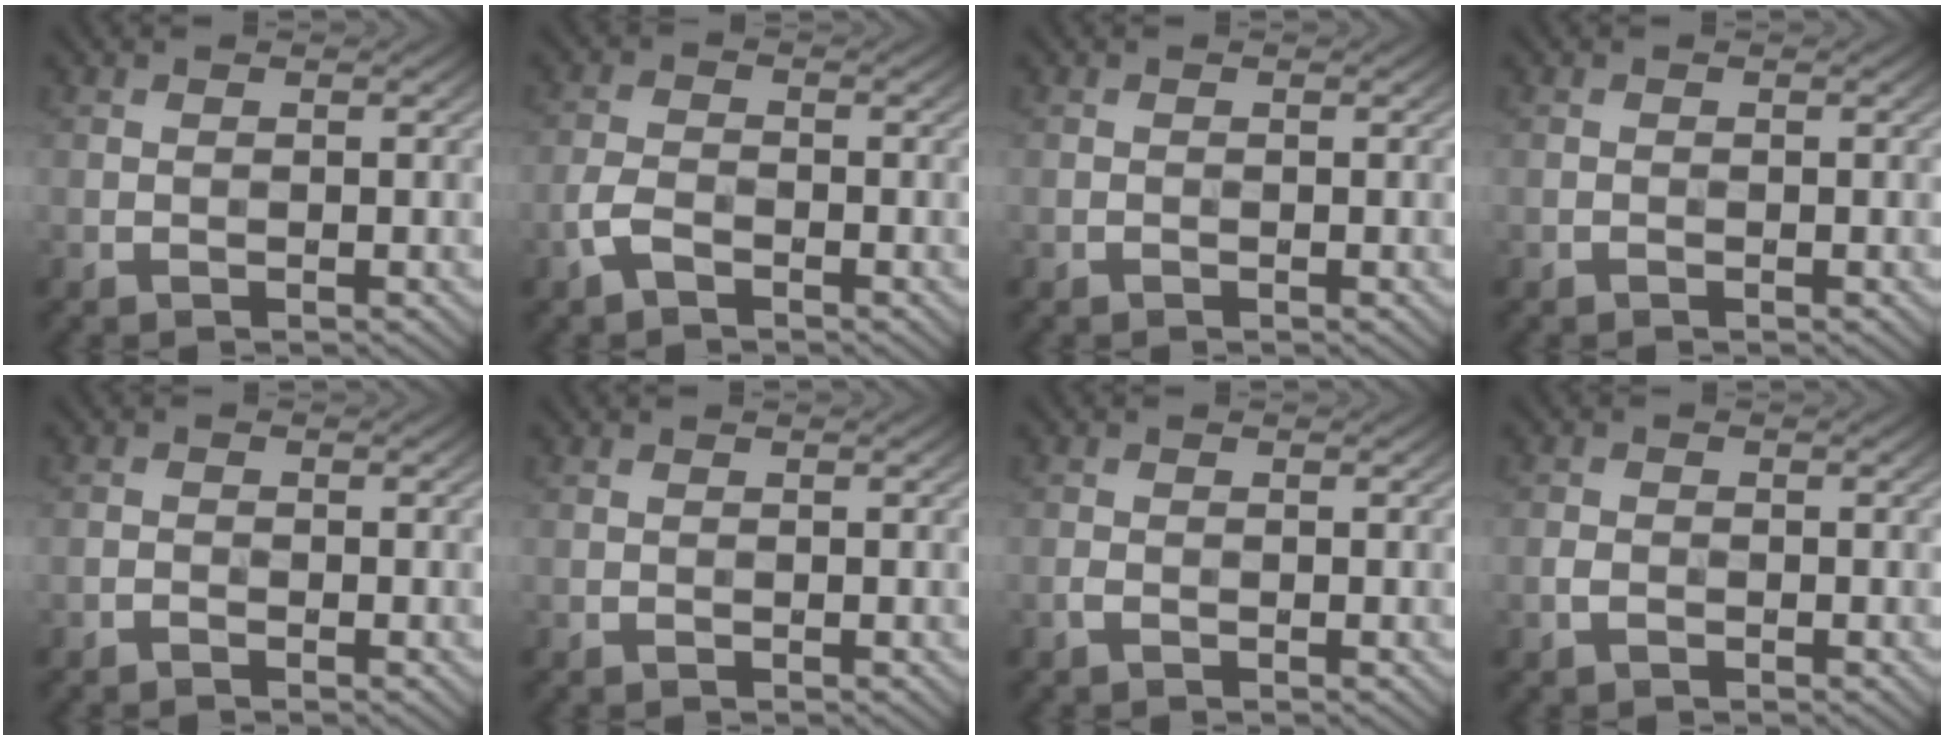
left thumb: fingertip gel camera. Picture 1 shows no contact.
{"total": 2.9, "force": [-1.8, 1.3, 1.8], "torque": [-0.045, 0.001, -0.044]}
{"total": 0.0}
{"total": 0.0}
{"total": 0.6, "force": [-0.6, 0.2, 0.1], "torque": [-0.001, 0.000, -0.013]}
{"total": 0.0}
{"total": 0.8, "force": [-0.5, 0.3, 0.5], "torque": [-0.015, 0.001, -0.012]}
{"total": 1.4, "force": [-0.7, 1.0, 0.8], "torque": [-0.018, 0.000, -0.017]}